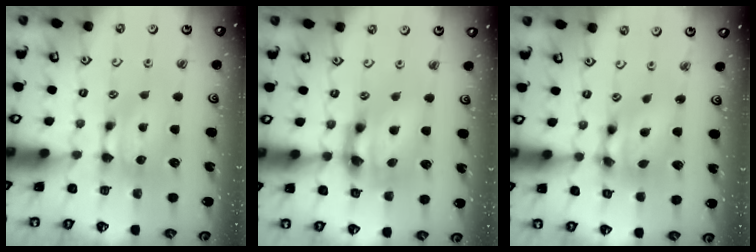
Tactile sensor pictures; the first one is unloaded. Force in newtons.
{"total": 6.7, "press": 6.2, "slide": 2.4}
{"total": 6.6, "press": 6.2, "slide": 2.4}